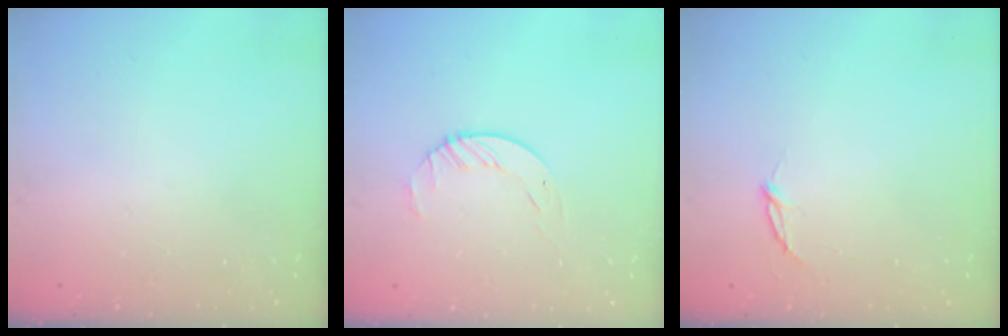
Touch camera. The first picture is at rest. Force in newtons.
{"total": 3.4, "press": 3.4, "slide": 0.4}
{"total": 2.8, "press": 2.8, "slide": 0.3}